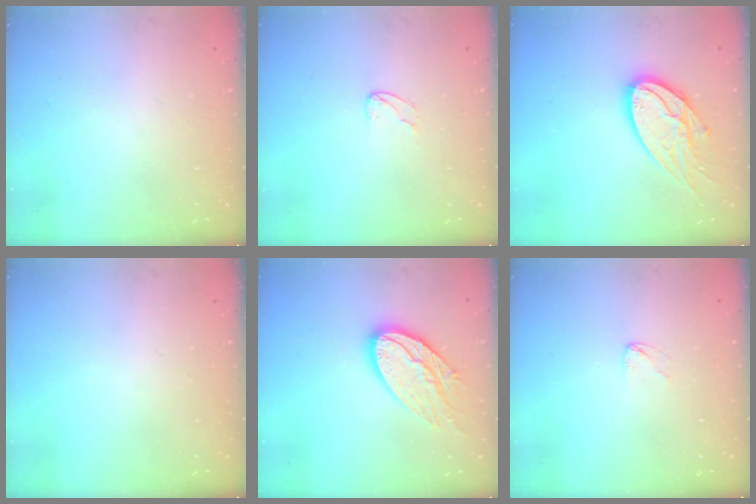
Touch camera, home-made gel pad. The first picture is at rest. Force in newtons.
{"total": 3.3, "press": 3.3, "slide": 0.3}
{"total": 15.8, "press": 15.8, "slide": 1.0}
{"total": 0.0}
{"total": 16.2, "press": 16.1, "slide": 1.2}
{"total": 2.2, "press": 2.2, "slide": 0.1}